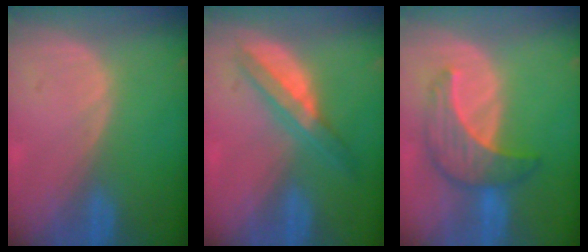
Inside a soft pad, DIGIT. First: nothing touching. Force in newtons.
{"total": 5.6, "press": 5.2, "slide": 2.0}
{"total": 6.9, "press": 6.9, "slide": 0.1}